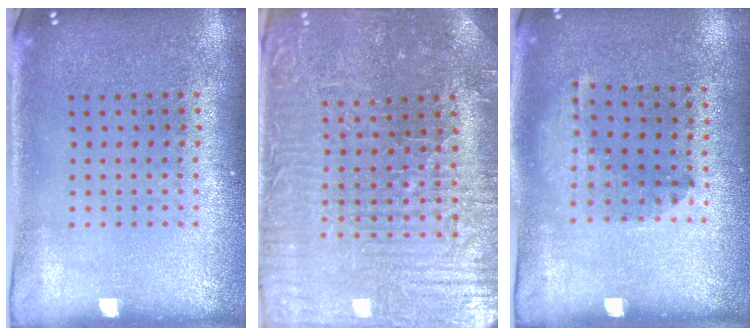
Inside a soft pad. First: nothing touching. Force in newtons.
{"total": 3.8, "press": 3.8, "slide": 0.4}
{"total": 1.4, "press": 0.9, "slide": 1.0}